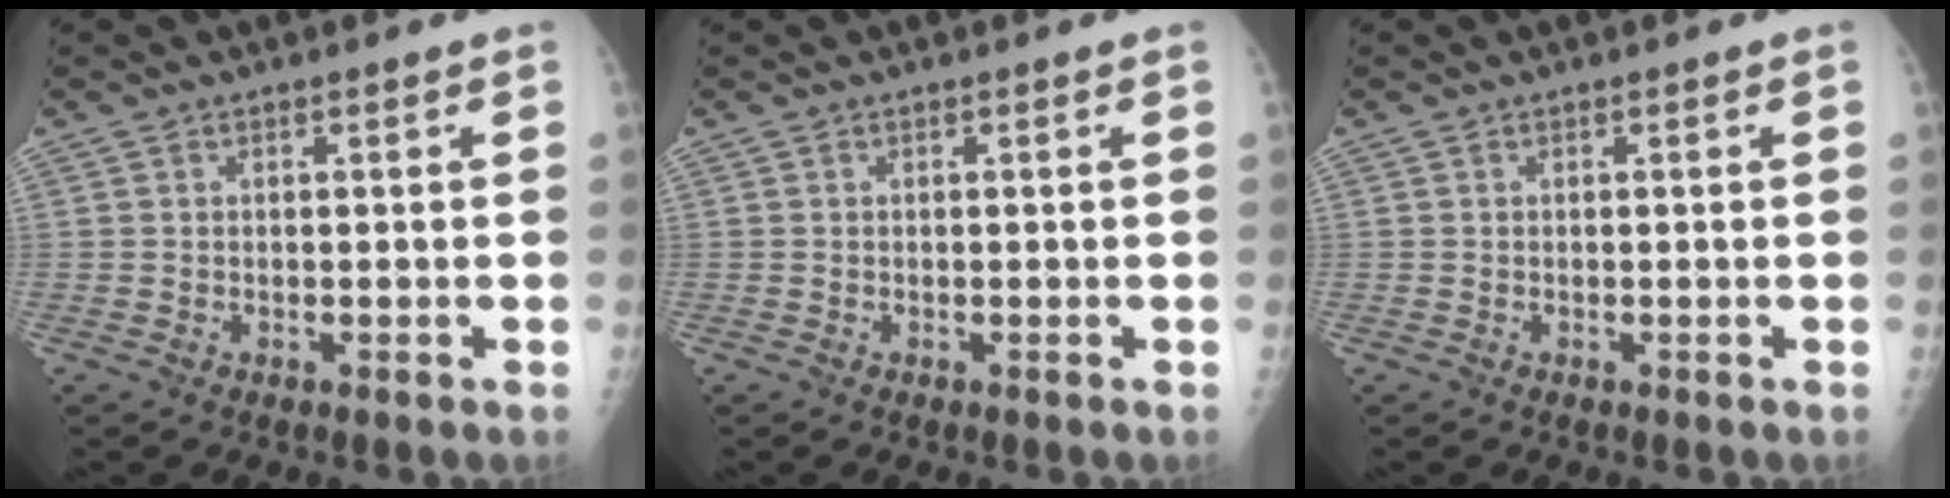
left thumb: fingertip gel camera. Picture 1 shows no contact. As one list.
[{"total": 0.0}, {"total": 0.0}]